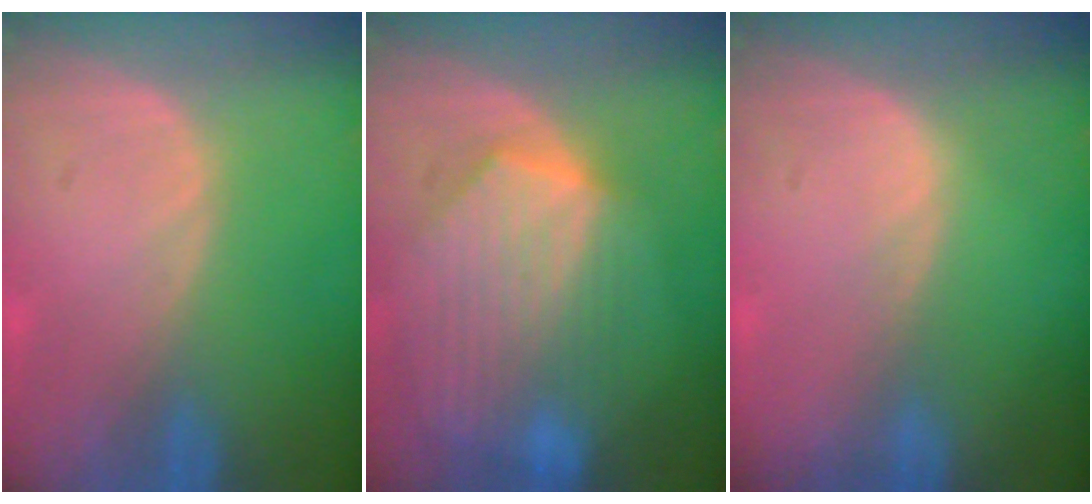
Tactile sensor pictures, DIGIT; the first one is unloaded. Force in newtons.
{"total": 9.8, "press": 8.7, "slide": 4.5}
{"total": 0.5, "press": 0.3, "slide": 0.4}